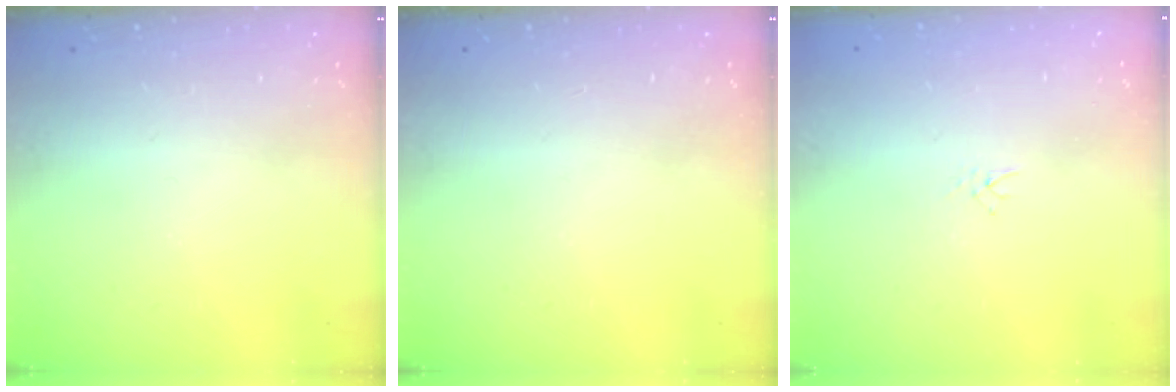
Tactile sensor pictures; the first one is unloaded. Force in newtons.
{"total": 0.0}
{"total": 2.0, "press": 2.0, "slide": 0.3}